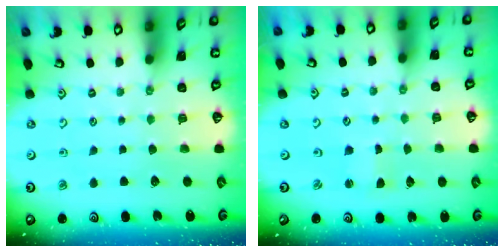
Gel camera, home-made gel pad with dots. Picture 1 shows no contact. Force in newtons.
{"total": 1.4, "press": 1.4, "slide": 0.0}